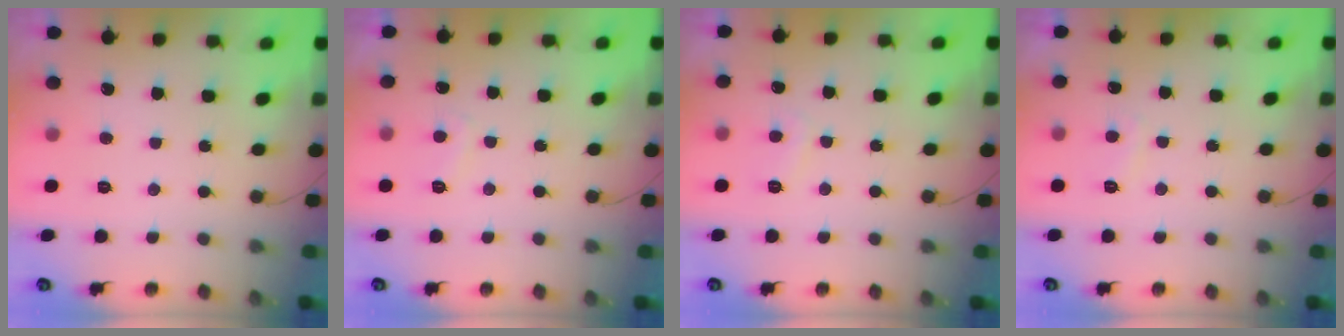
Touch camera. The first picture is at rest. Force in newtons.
{"total": 2.6, "press": 2.4, "slide": 0.8}
{"total": 3.1, "press": 3.0, "slide": 0.5}
{"total": 2.8, "press": 2.7, "slide": 0.7}